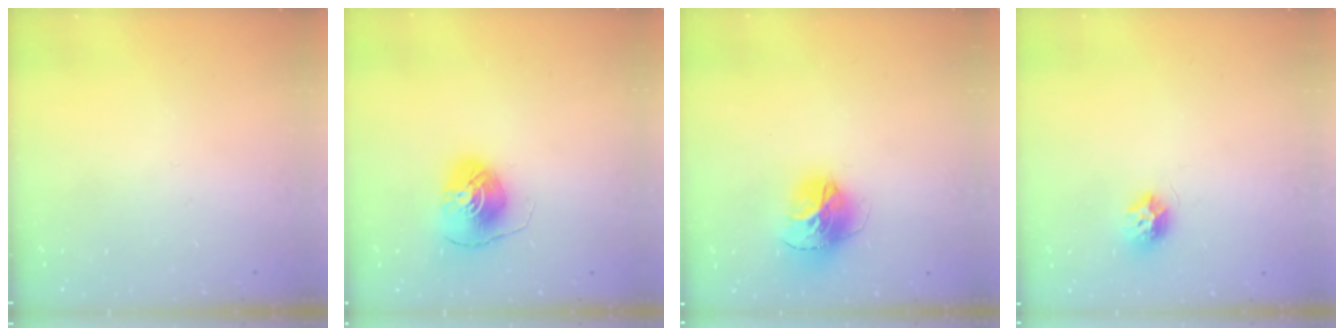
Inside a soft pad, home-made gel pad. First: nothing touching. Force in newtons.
{"total": 7.6, "press": 7.6, "slide": 0.3}
{"total": 15.1, "press": 15.0, "slide": 1.5}
{"total": 8.1, "press": 8.1, "slide": 0.1}